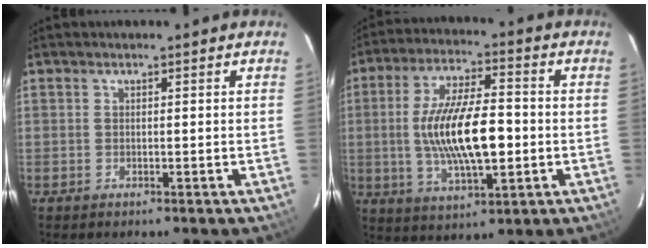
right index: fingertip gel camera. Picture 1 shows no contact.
{"total": 15.4, "force": [-1.3, 5.3, 14.4], "torque": [-0.272, -0.003, -0.019]}